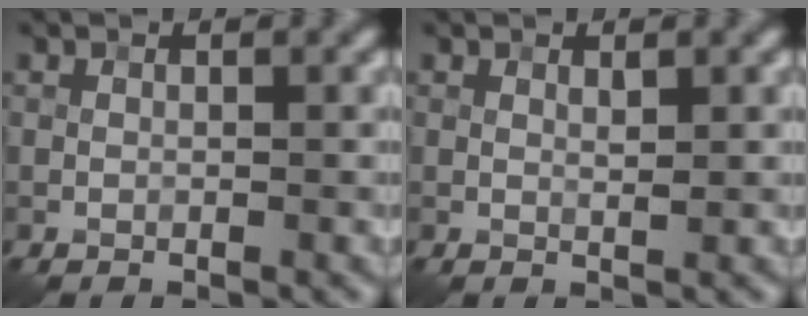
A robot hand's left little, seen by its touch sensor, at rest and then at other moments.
{"total": 0.8, "force": [0.4, 0.2, 0.6], "torque": [-0.014, -0.003, 0.008]}